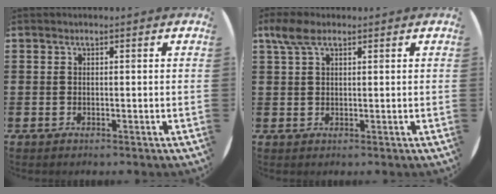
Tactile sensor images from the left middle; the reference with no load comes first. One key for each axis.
{"total": 3.2, "fx": 1.8, "fy": 1.6, "fz": 2.2, "tx": -0.048, "ty": 0.008, "tz": 0.033}